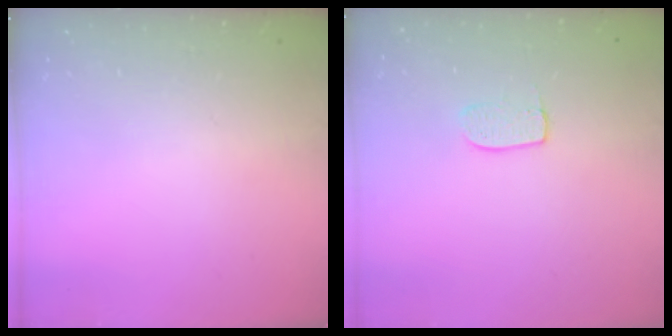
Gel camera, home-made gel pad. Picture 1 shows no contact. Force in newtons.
{"total": 6.3, "press": 6.3, "slide": 0.1}